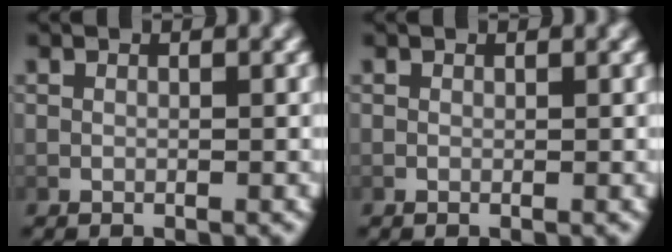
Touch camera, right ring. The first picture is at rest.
{"total": 0.0}